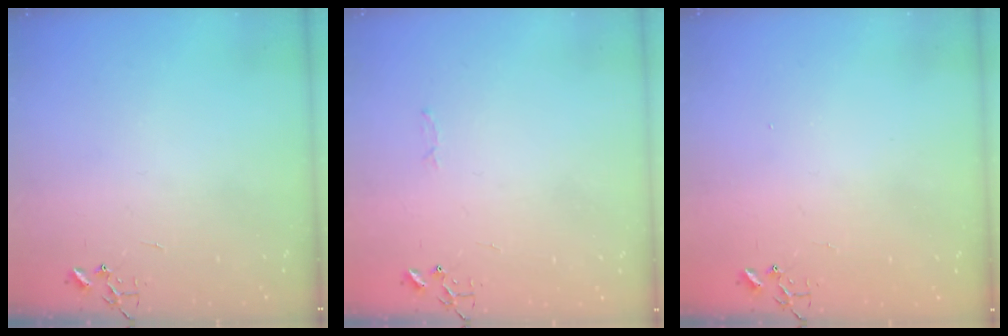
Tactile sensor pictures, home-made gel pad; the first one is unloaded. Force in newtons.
{"total": 2.8, "press": 2.8, "slide": 0.4}
{"total": 1.3, "press": 1.2, "slide": 0.1}